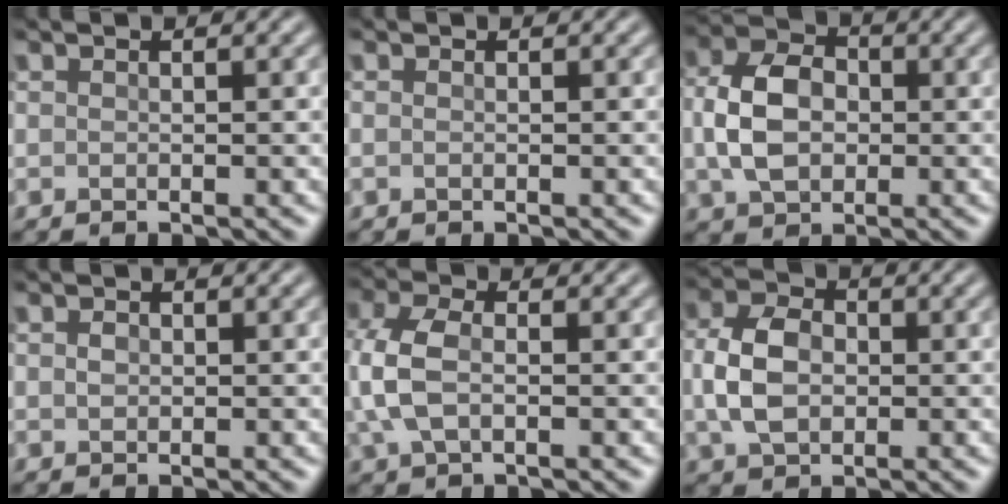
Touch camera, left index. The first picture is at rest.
{"total": 0.0}
{"total": 6.2, "force": [-0.2, 4.5, 4.2], "torque": [-0.088, 0.006, -0.010]}
{"total": 0.9, "force": [0.1, 0.7, 0.5], "torque": [-0.012, -0.001, 0.002]}
{"total": 5.3, "force": [0.1, 3.3, 4.2], "torque": [-0.109, 0.005, -0.006]}
{"total": 5.5, "force": [-0.2, 3.9, 3.8], "torque": [-0.082, 0.003, -0.008]}